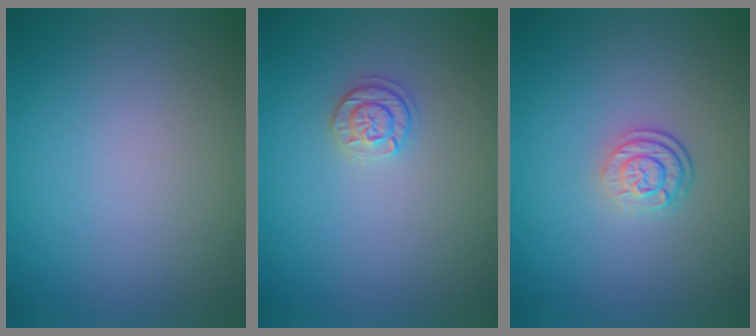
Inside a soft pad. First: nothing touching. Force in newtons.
{"total": 1.8, "press": 1.7, "slide": 0.4}
{"total": 2.5, "press": 1.9, "slide": 1.6}